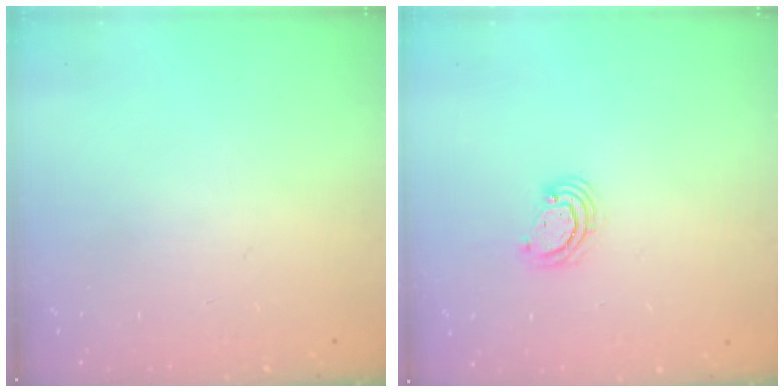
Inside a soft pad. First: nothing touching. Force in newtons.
{"total": 4.0, "press": 4.0, "slide": 0.3}